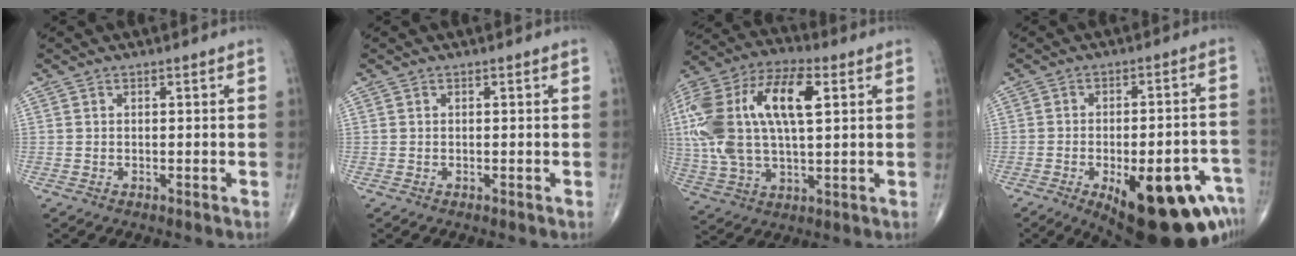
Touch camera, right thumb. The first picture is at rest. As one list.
[{"total": 0.0}, {"total": 25.2, "force": [5.4, 12.0, 21.5], "torque": [-0.475, 0.027, 0.092]}, {"total": 23.1, "force": [-11.0, 8.9, 18.3], "torque": [-0.164, 0.040, -0.135]}]